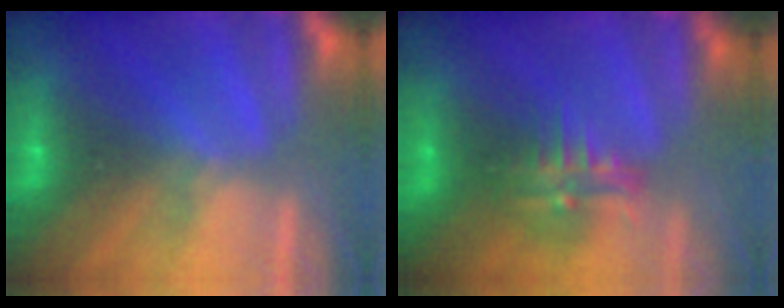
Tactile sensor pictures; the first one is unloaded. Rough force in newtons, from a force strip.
{"total": 5.3}